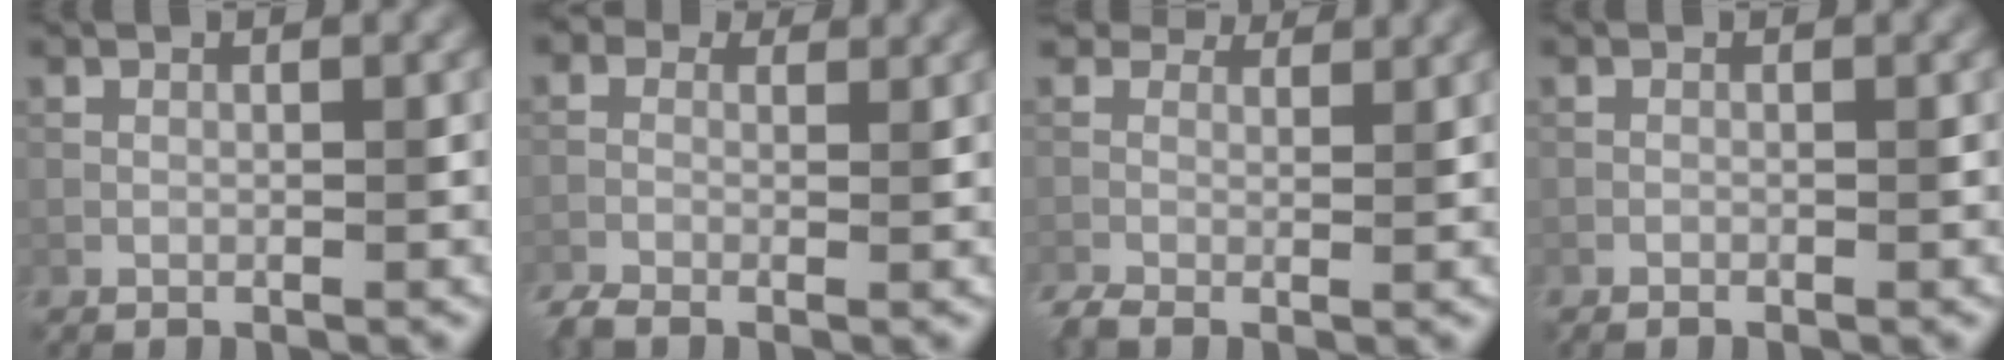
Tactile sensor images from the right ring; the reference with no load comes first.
{"total": 3.3, "force": [-0.9, 2.4, 2.1], "torque": [-0.043, -0.001, -0.018]}
{"total": 4.1, "force": [2.1, 2.4, 2.5], "torque": [-0.055, -0.001, 0.023]}
{"total": 0.5, "force": [-0.5, 0.0, 0.0], "torque": [-0.004, -0.002, -0.008]}